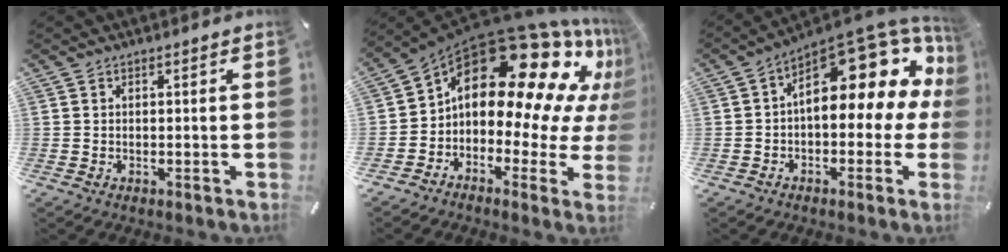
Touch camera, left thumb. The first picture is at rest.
{"total": 22.5, "force": [11.4, 12.4, 14.9], "torque": [-0.241, -0.096, 0.197]}
{"total": 16.7, "force": [7.9, 7.9, 12.4], "torque": [-0.158, -0.078, 0.127]}